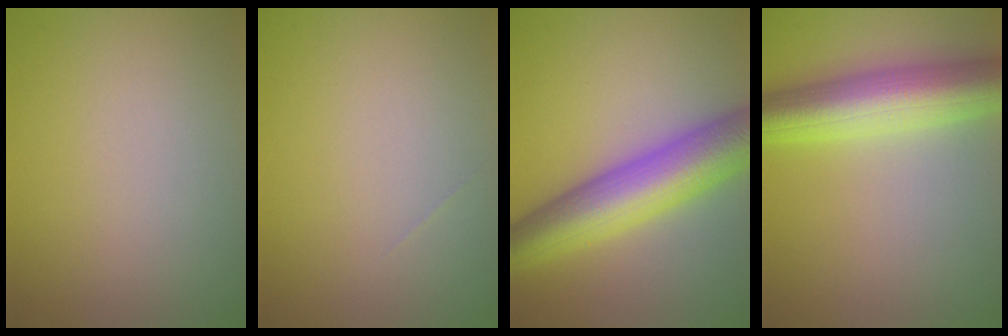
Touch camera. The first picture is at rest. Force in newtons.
{"total": 0.0}
{"total": 9.1, "press": 9.0, "slide": 0.4}
{"total": 8.0, "press": 8.0, "slide": 0.3}